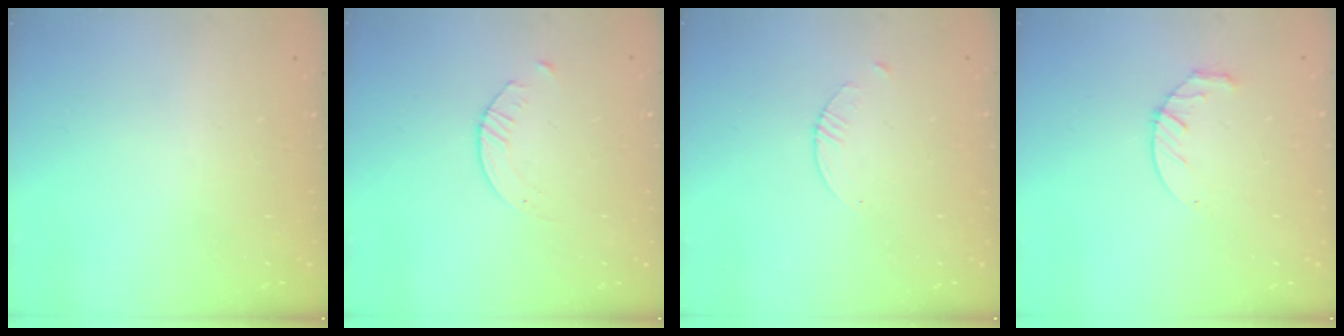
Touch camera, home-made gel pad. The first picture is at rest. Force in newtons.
{"total": 2.8, "press": 2.7, "slide": 0.3}
{"total": 1.5, "press": 1.5, "slide": 0.2}
{"total": 6.8, "press": 6.8, "slide": 0.8}